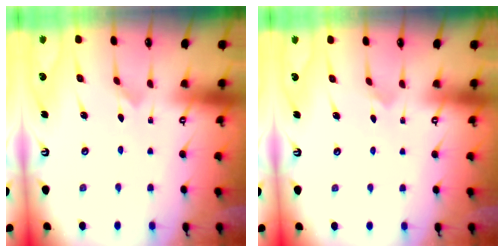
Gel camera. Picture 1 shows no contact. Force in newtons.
{"total": 2.9, "press": 2.9, "slide": 0.2}